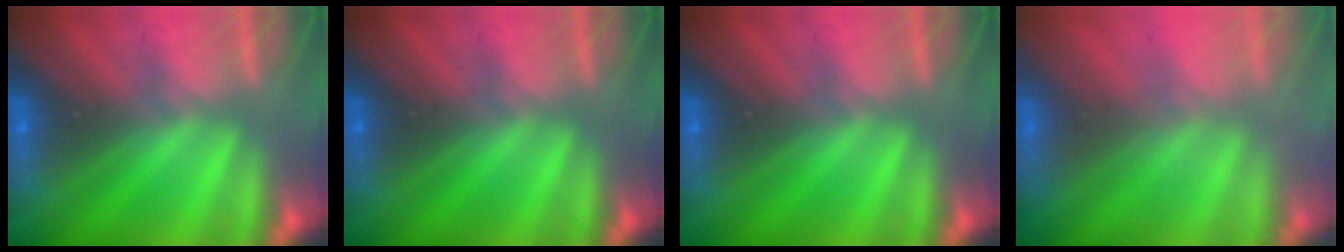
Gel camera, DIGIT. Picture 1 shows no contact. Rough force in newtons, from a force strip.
{"total": 0.0}
{"total": 0.0}
{"total": 2.8}